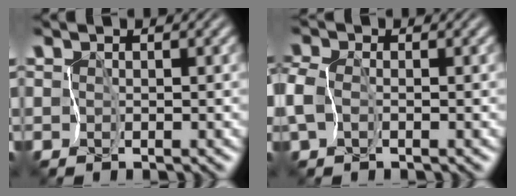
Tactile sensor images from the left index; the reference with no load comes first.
{"total": 2.6, "force": [-0.7, 1.6, 2.0], "torque": [-0.059, -0.002, -0.021]}